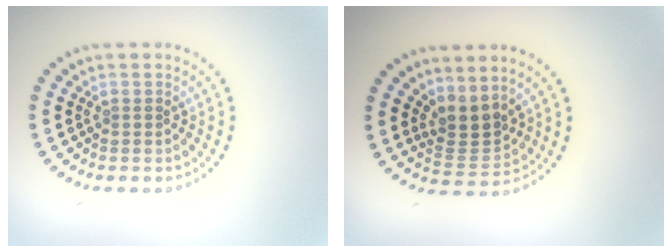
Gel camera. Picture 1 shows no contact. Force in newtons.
{"total": 2.8, "press": 2.0, "slide": 1.9}